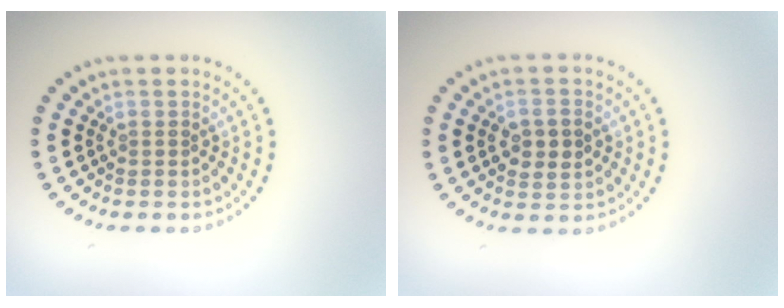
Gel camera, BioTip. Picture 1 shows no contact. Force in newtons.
{"total": 2.7, "press": 2.7, "slide": 0.1}